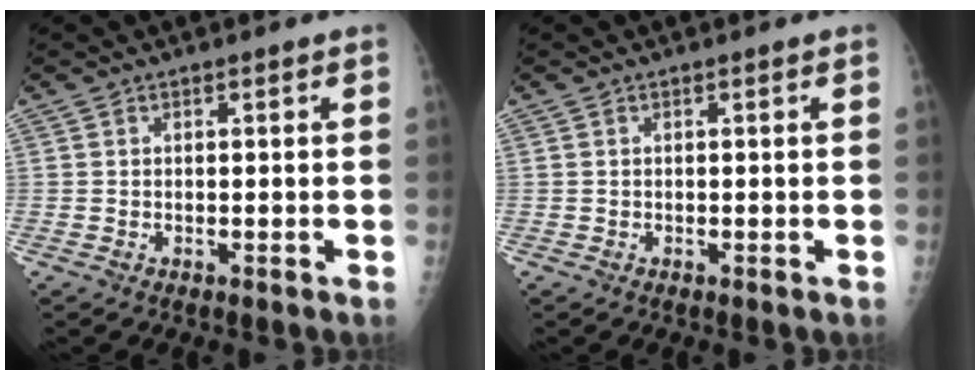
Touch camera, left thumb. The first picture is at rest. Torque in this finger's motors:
{"motor_torque": [0.26, -0.09, 0.31, 0.24, 0.00]}